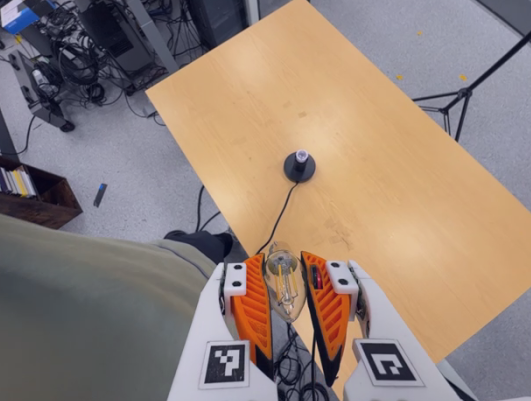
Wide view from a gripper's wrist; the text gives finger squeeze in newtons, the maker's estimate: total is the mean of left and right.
{"total": 21.9, "left": 24.6, "right": 19.2}